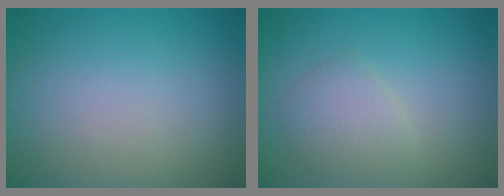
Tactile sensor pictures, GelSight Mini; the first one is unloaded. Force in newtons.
{"total": 2.4, "press": 2.4, "slide": 0.1}